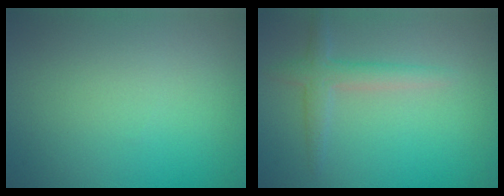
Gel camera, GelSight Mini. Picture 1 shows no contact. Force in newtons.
{"total": 2.3, "press": 2.3, "slide": 0.1}